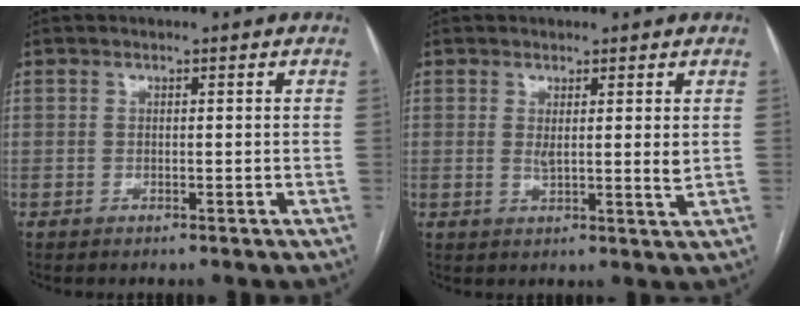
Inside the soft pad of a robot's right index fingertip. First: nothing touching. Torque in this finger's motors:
{"motor_torque": [0.05, 0.26, 0.18, 0.00]}